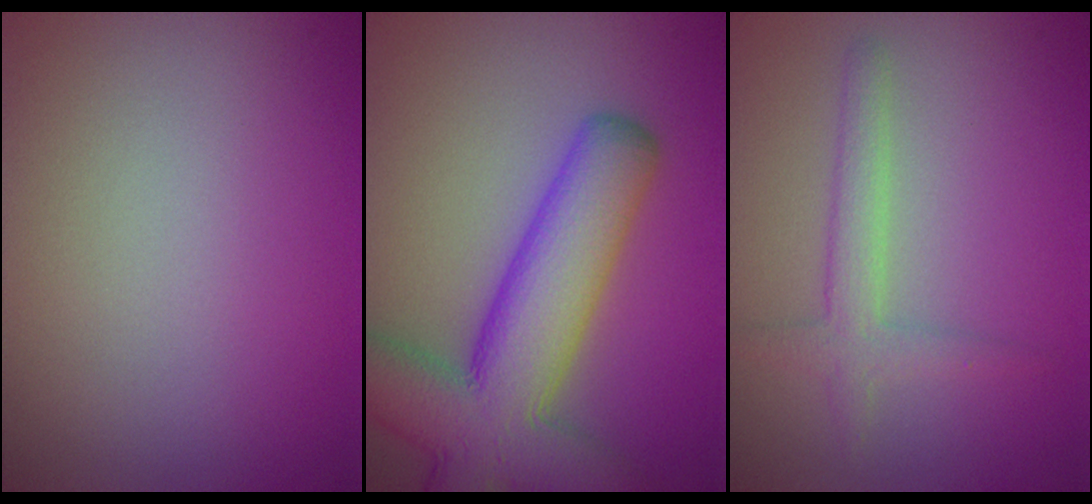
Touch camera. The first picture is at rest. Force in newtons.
{"total": 10.0, "press": 10.0, "slide": 0.6}
{"total": 2.4, "press": 2.4, "slide": 0.0}